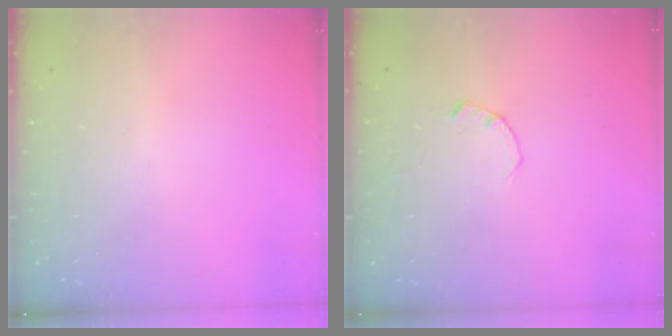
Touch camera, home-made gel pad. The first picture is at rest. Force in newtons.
{"total": 0.0}